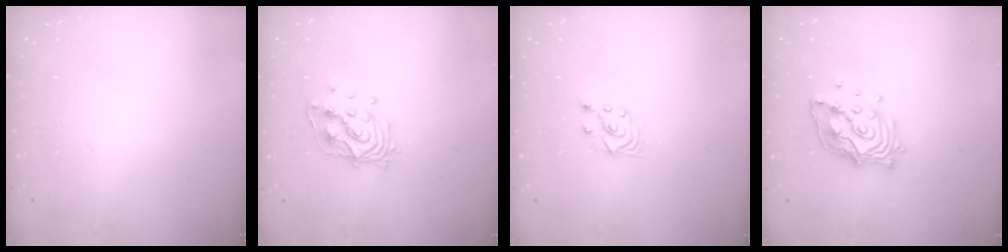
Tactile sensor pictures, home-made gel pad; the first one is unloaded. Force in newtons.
{"total": 11.2, "press": 11.2, "slide": 0.6}
{"total": 3.5, "press": 3.2, "slide": 1.3}
{"total": 13.4, "press": 13.3, "slide": 1.3}